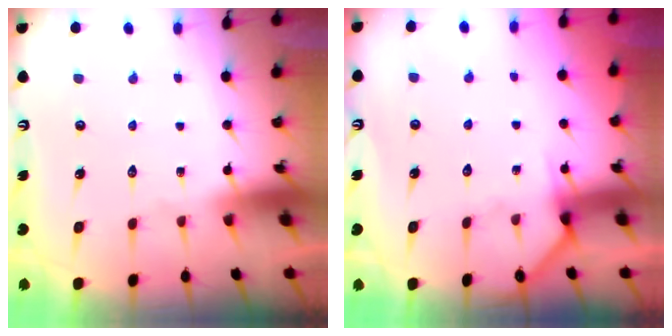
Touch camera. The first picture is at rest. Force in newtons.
{"total": 4.9, "press": 4.9, "slide": 0.4}